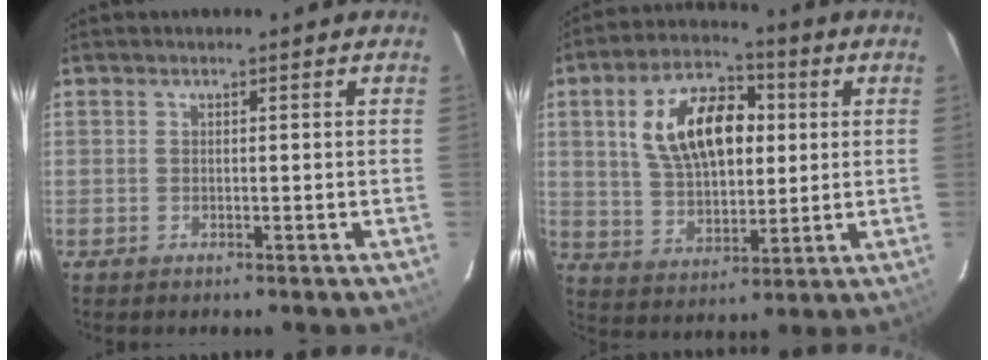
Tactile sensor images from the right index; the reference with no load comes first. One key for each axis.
{"total": 15.6, "fx": 3.7, "fy": 8.7, "fz": 12.4, "tx": -0.226, "ty": 0.024, "tz": 0.069}